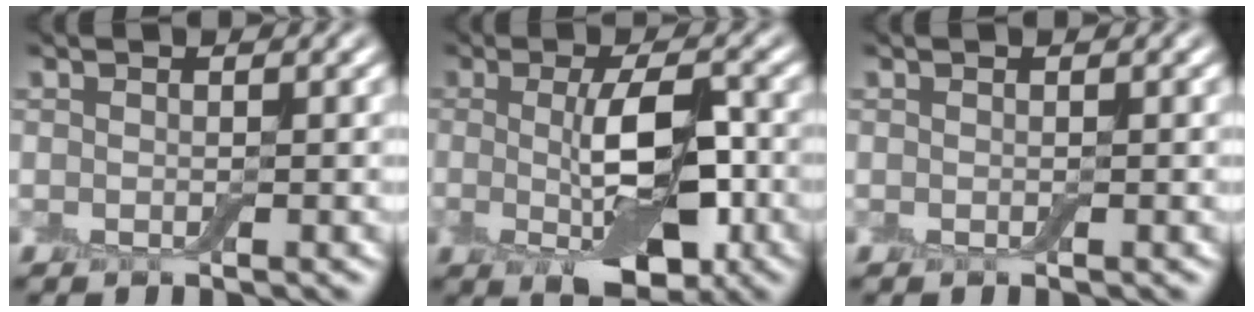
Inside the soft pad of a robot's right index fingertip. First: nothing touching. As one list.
[{"total": 6.8, "force": [-0.8, 3.0, 6.1], "torque": [-0.101, 0.000, -0.013]}, {"total": 0.0}]